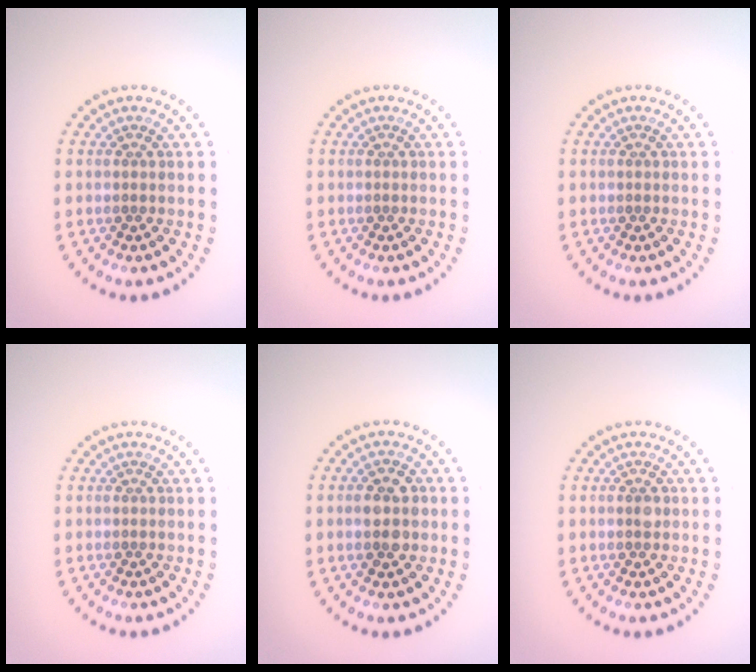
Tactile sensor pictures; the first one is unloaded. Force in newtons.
{"total": 0.0}
{"total": 0.0}
{"total": 0.0}
{"total": 2.8, "press": 2.8, "slide": 0.2}
{"total": 1.0, "press": 1.0, "slide": 0.1}